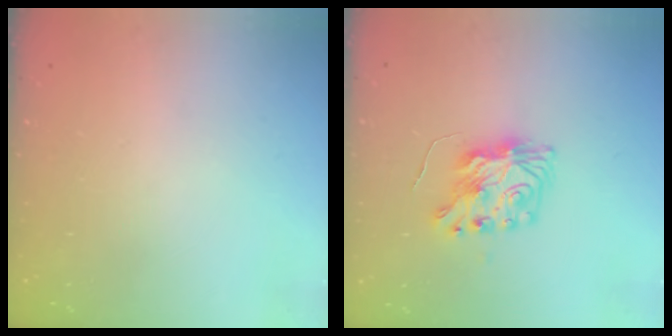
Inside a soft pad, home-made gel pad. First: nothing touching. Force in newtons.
{"total": 8.5, "press": 8.4, "slide": 0.4}